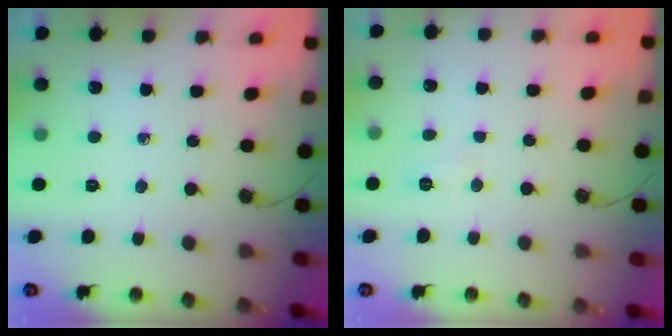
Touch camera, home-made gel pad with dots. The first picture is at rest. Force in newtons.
{"total": 3.8, "press": 3.8, "slide": 0.5}